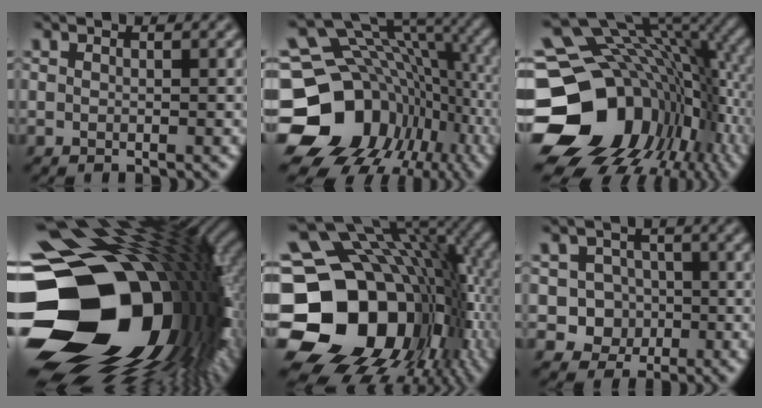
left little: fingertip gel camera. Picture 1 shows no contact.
{"total": 17.8, "force": [-4.4, 14.5, 9.4], "torque": [-0.185, -0.015, -0.047]}
{"total": 19.6, "force": [-4.2, 15.2, 11.6], "torque": [-0.226, -0.019, -0.049]}
{"total": 21.8, "force": [-4.4, 14.7, 15.5], "torque": [-0.306, -0.048, -0.059]}
{"total": 20.1, "force": [-3.6, 15.3, 12.5], "torque": [-0.248, -0.011, -0.051]}
{"total": 5.0, "force": [-1.3, 4.7, 1.4], "torque": [-0.004, 0.012, -0.045]}